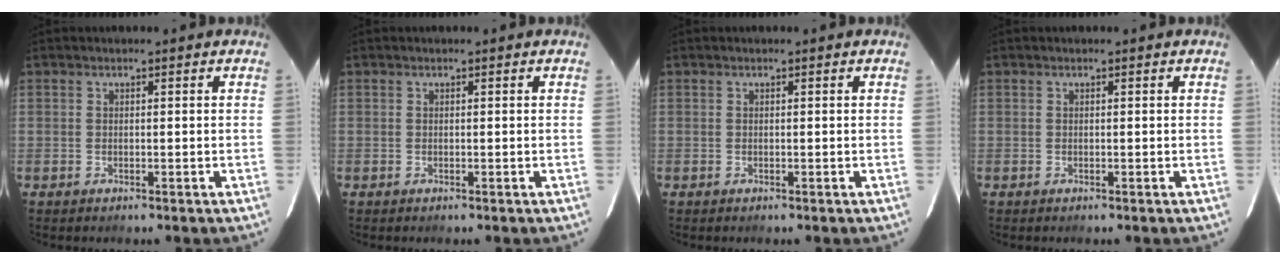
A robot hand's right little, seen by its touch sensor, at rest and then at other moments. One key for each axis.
{"total": 0.0}
{"total": 0.0}
{"total": 0.0}